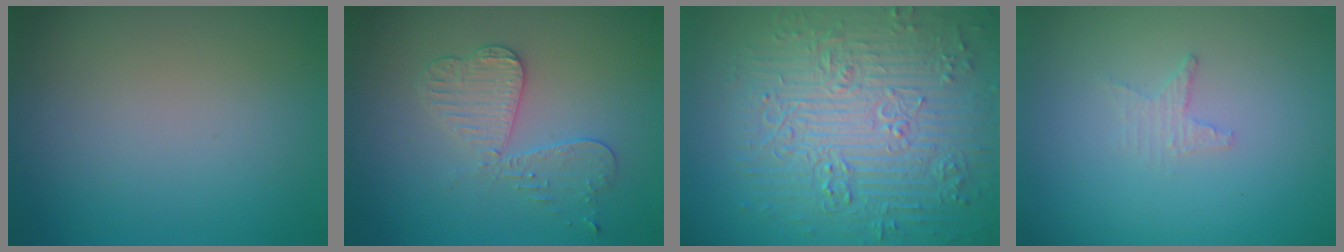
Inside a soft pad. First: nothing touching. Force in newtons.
{"total": 3.3, "press": 3.2, "slide": 0.9}
{"total": 9.3, "press": 6.9, "slide": 6.3}
{"total": 1.2, "press": 1.2, "slide": 0.4}